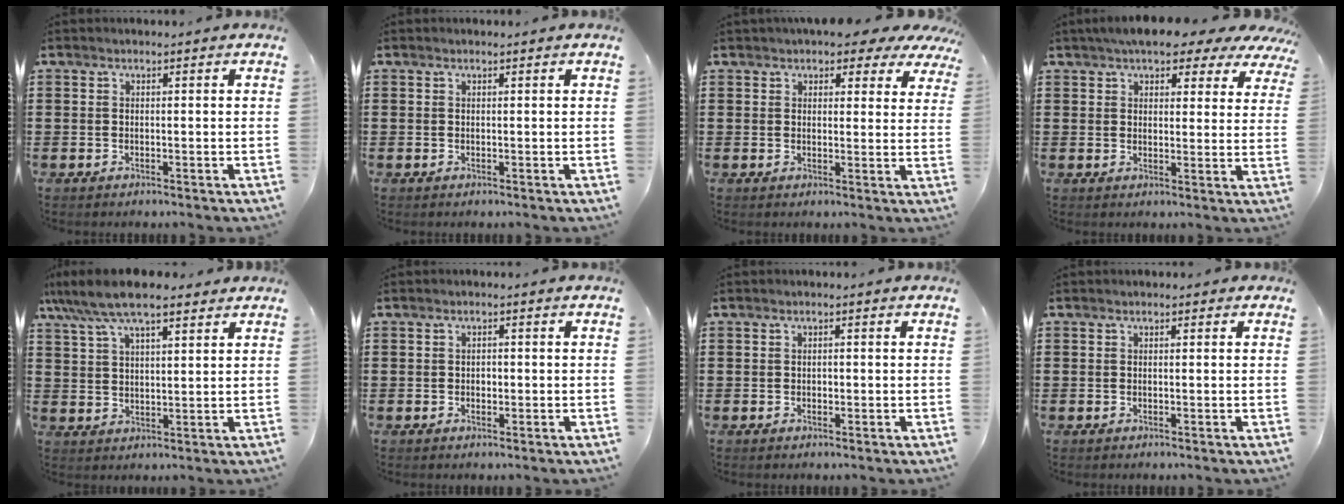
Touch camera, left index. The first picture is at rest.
{"total": 0.0}
{"total": 4.0, "force": [3.3, 1.8, 1.3], "torque": [-0.025, -0.006, 0.056]}
{"total": 6.2, "force": [5.1, 2.2, 2.7], "torque": [-0.050, -0.015, 0.086]}
{"total": 8.5, "force": [6.6, 2.6, 4.6], "torque": [-0.108, -0.009, 0.121]}
{"total": 1.0, "force": [-0.1, 0.7, 0.7], "torque": [-0.015, 0.004, -0.003]}
{"total": 0.5, "force": [0.0, 0.4, 0.3], "torque": [-0.008, 0.003, -0.001]}
{"total": 0.6, "force": [0.1, 0.5, 0.2], "torque": [-0.004, 0.005, 0.001]}